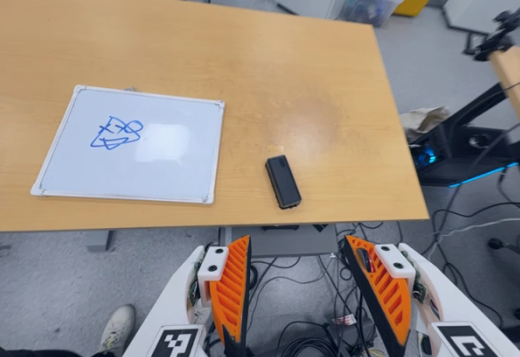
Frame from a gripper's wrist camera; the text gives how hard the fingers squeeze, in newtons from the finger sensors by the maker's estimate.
{"total": 0.0}